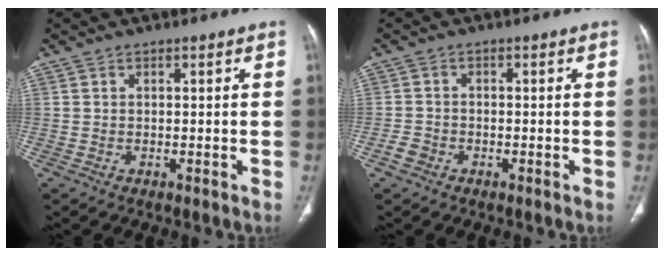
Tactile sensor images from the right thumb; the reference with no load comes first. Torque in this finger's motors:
{"motor_torque": [-0.06, -0.18, -0.24, 0.01, 0.02]}